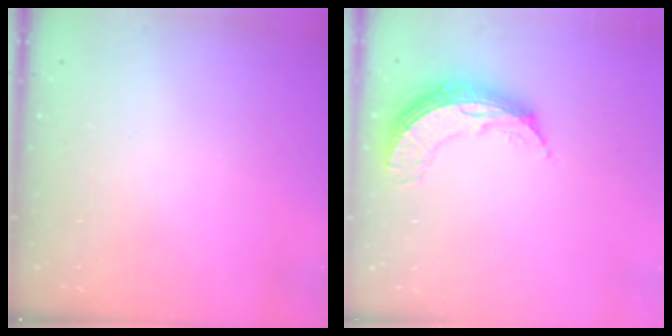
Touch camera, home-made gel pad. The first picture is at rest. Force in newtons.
{"total": 8.6, "press": 8.6, "slide": 0.7}